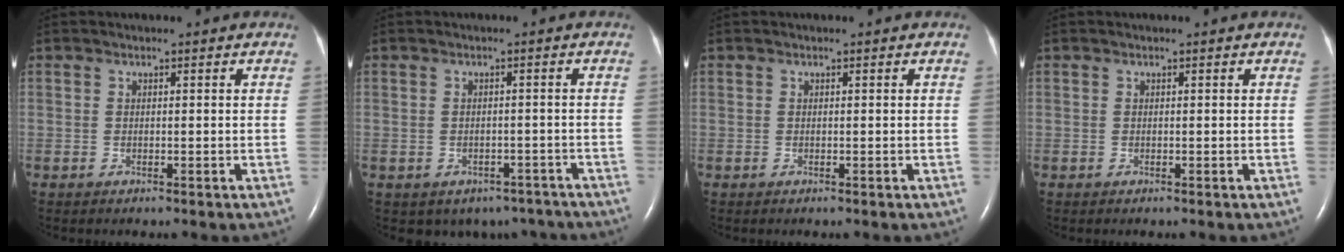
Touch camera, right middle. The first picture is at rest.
{"total": 7.2, "force": [-5.5, 4.4, 1.4], "torque": [-0.011, 0.012, -0.058]}
{"total": 0.0}
{"total": 0.0}